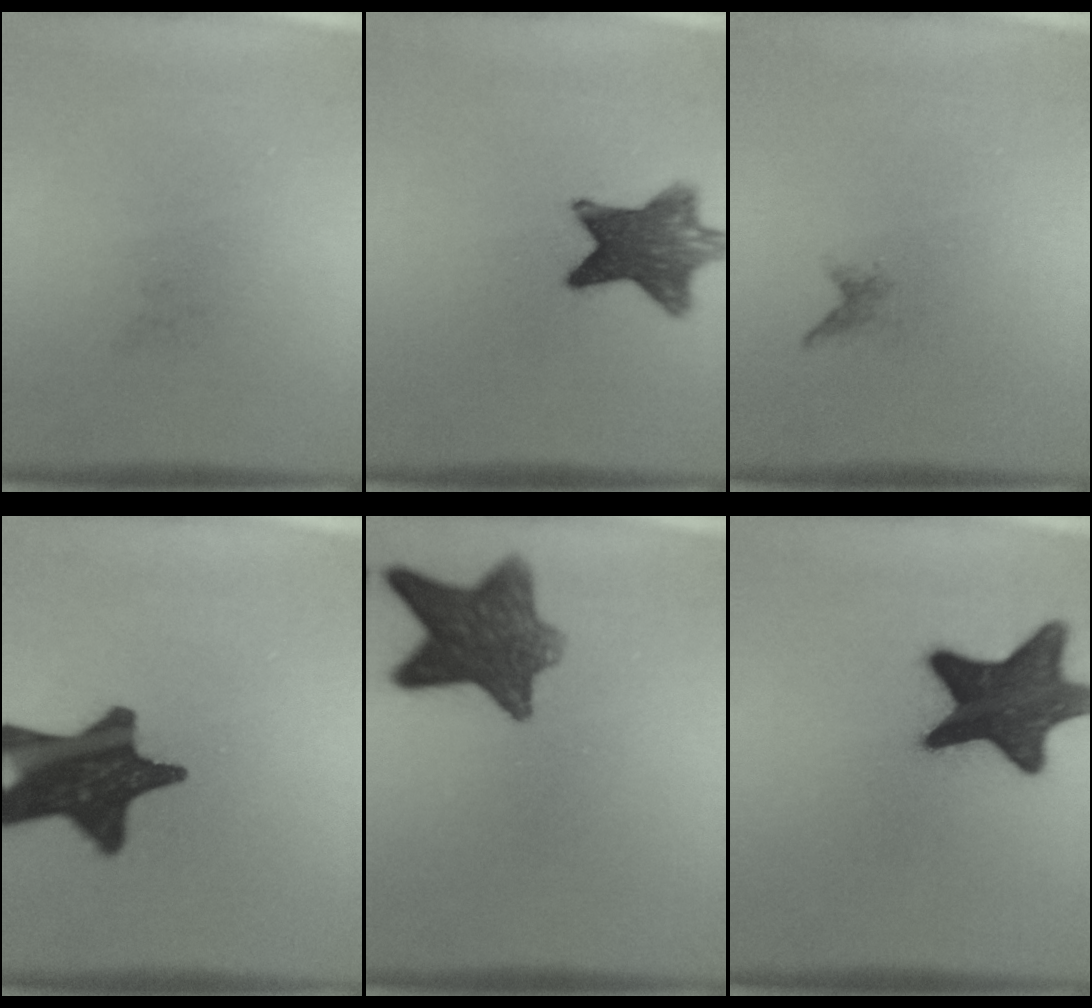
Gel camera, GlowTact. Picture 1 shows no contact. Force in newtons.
{"total": 9.9}
{"total": 0.7}
{"total": 18.1}
{"total": 10.5}
{"total": 16.6}